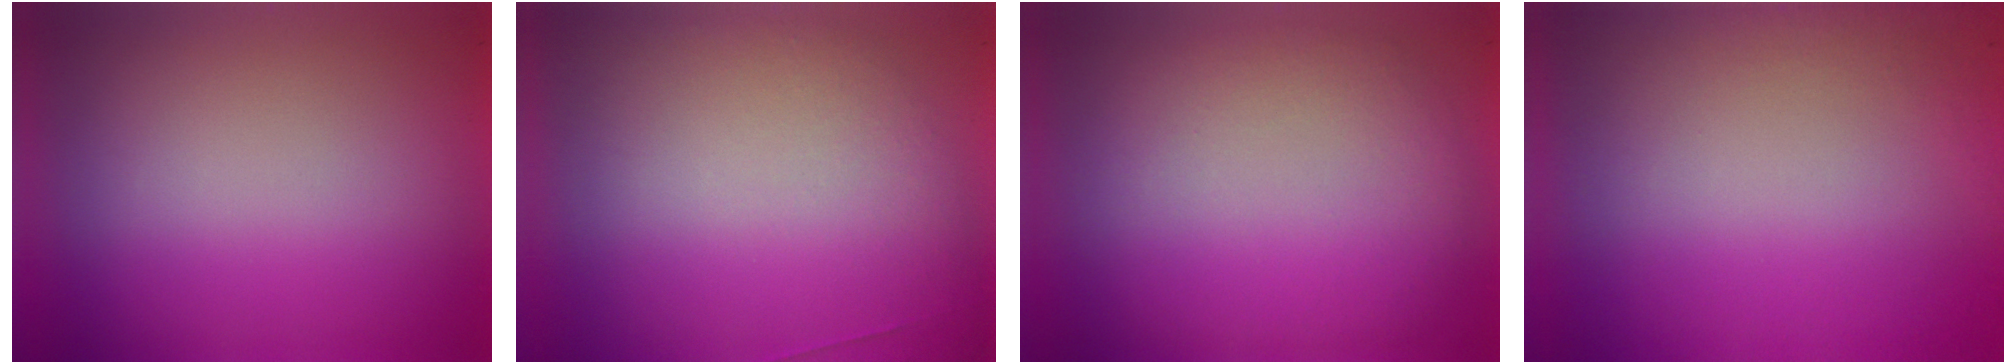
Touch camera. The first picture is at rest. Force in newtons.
{"total": 2.6}
{"total": 2.2}
{"total": 4.9}